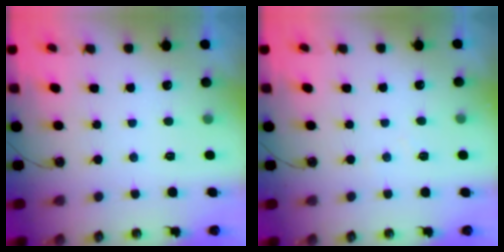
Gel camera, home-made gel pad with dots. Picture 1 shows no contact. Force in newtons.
{"total": 3.6, "press": 3.6, "slide": 0.6}